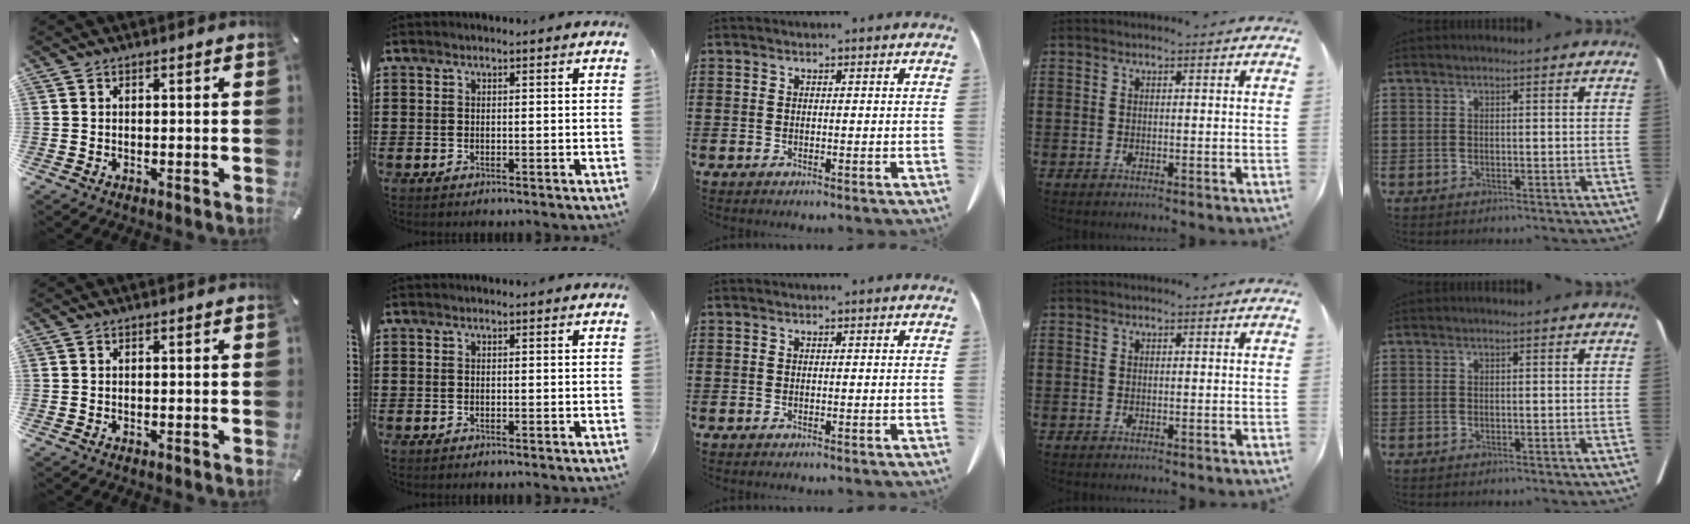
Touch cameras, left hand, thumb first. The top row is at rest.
{}